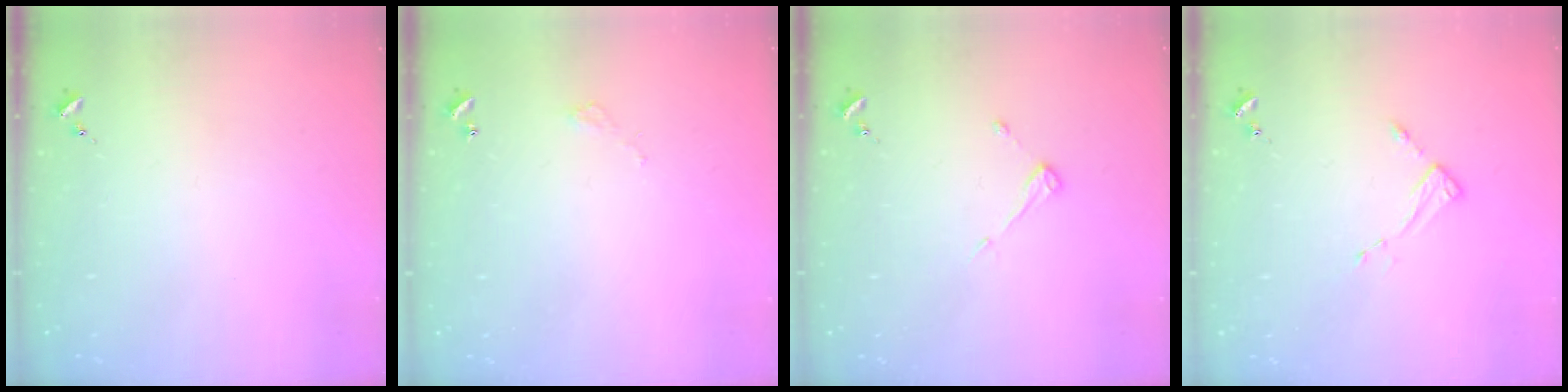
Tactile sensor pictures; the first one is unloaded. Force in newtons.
{"total": 2.8, "press": 2.8, "slide": 0.2}
{"total": 3.9, "press": 3.9, "slide": 0.4}
{"total": 2.6, "press": 2.6, "slide": 0.4}